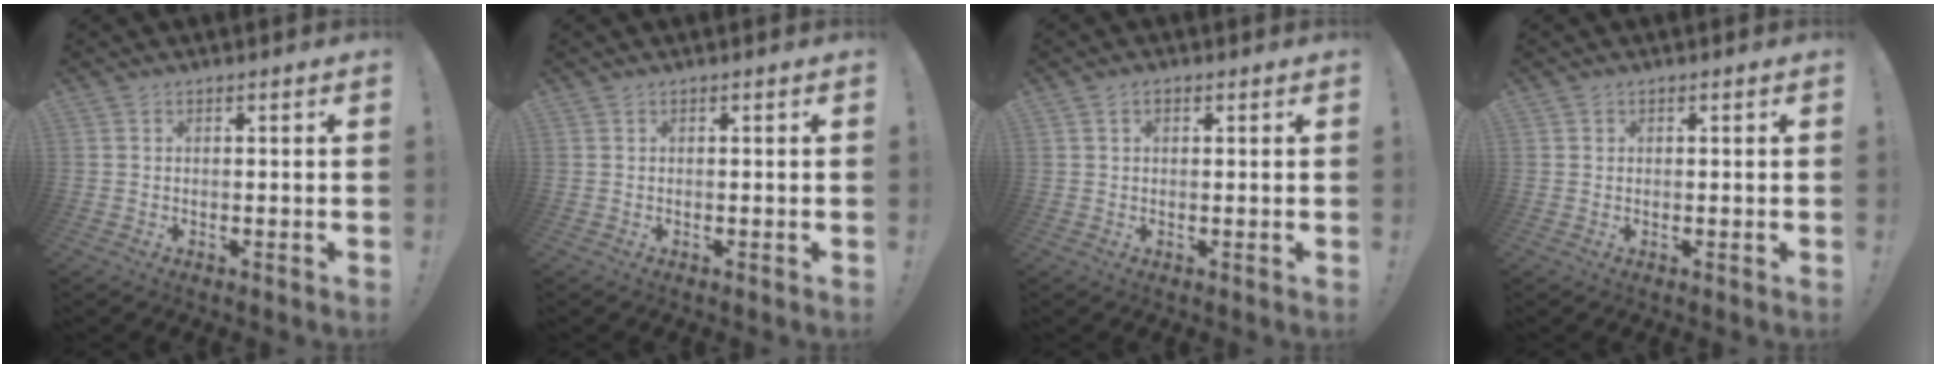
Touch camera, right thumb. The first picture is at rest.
{"total": 0.0}
{"total": 1.7, "force": [0.6, 1.2, 1.0], "torque": [-0.011, 0.002, 0.010]}
{"total": 0.6, "force": [0.2, 0.6, -0.1], "torque": [0.003, 0.000, 0.004]}